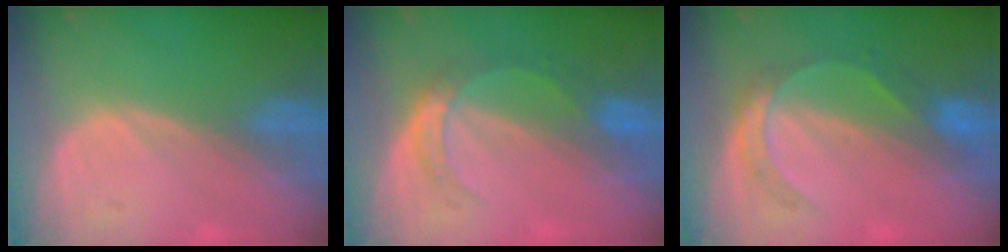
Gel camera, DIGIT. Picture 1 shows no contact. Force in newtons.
{"total": 5.2, "press": 4.7, "slide": 2.3}
{"total": 5.3, "press": 5.0, "slide": 1.6}